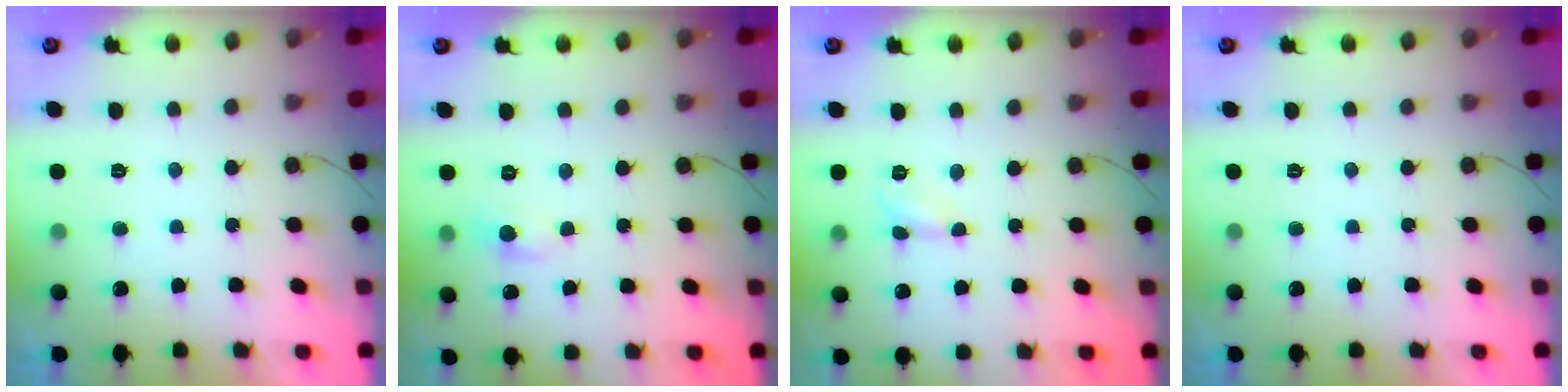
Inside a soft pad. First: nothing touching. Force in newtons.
{"total": 4.5, "press": 4.4, "slide": 0.6}
{"total": 2.8, "press": 2.8, "slide": 0.4}
{"total": 0.0}